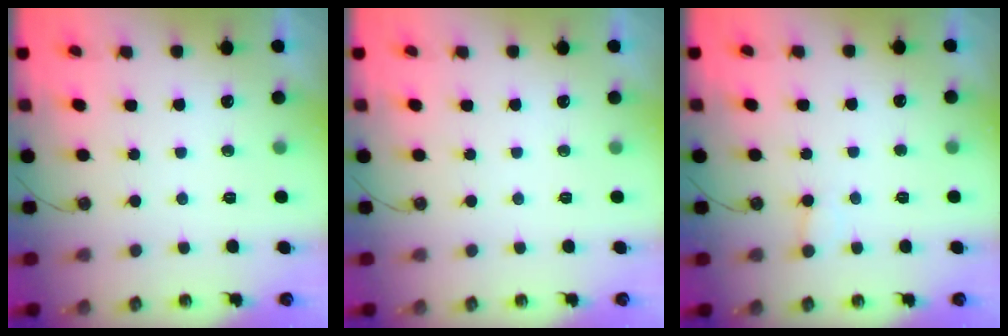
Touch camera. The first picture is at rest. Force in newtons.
{"total": 0.0}
{"total": 3.3, "press": 3.3, "slide": 0.4}